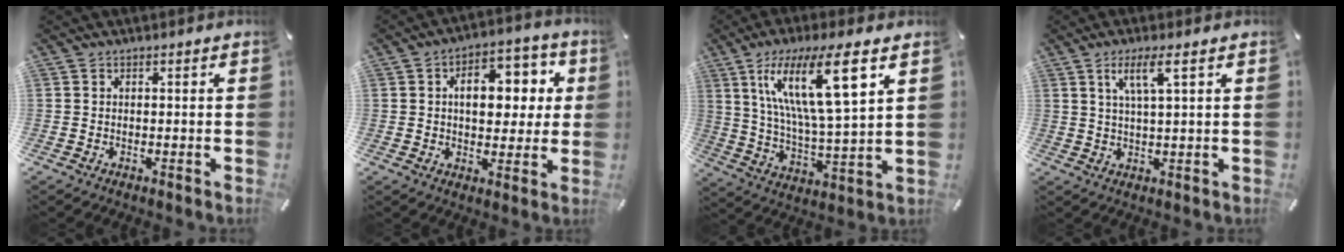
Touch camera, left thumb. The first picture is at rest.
{"total": 12.3, "force": [2.5, 8.2, 8.8], "torque": [-0.108, -0.006, 0.037]}
{"total": 18.6, "force": [9.9, 4.1, 15.2], "torque": [-0.310, -0.028, 0.149]}
{"total": 6.4, "force": [2.8, 0.7, 5.7], "torque": [-0.118, 0.002, 0.045]}